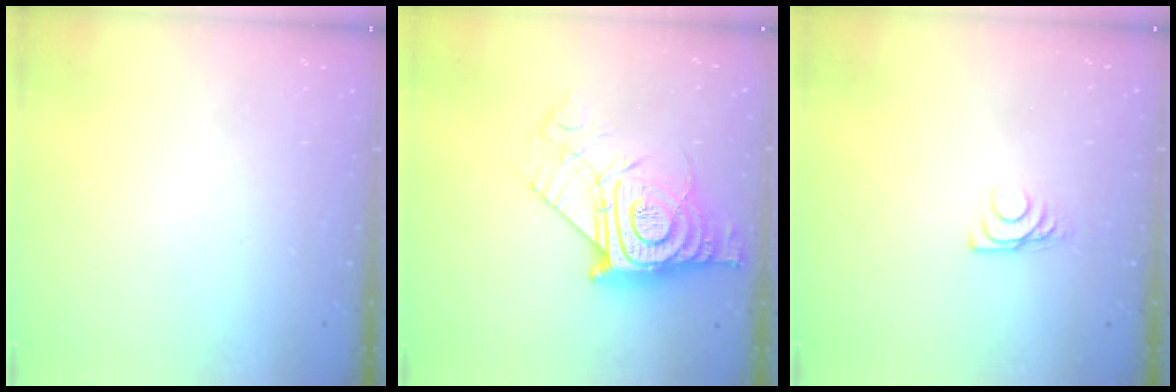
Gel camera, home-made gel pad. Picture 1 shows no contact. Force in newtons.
{"total": 16.2, "press": 16.1, "slide": 1.3}
{"total": 6.8, "press": 6.8, "slide": 0.6}